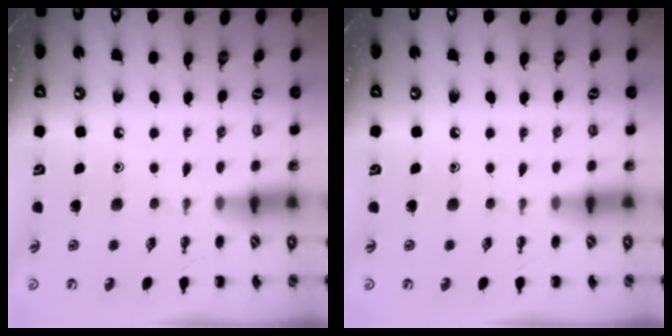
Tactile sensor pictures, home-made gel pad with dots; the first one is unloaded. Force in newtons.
{"total": 0.0}